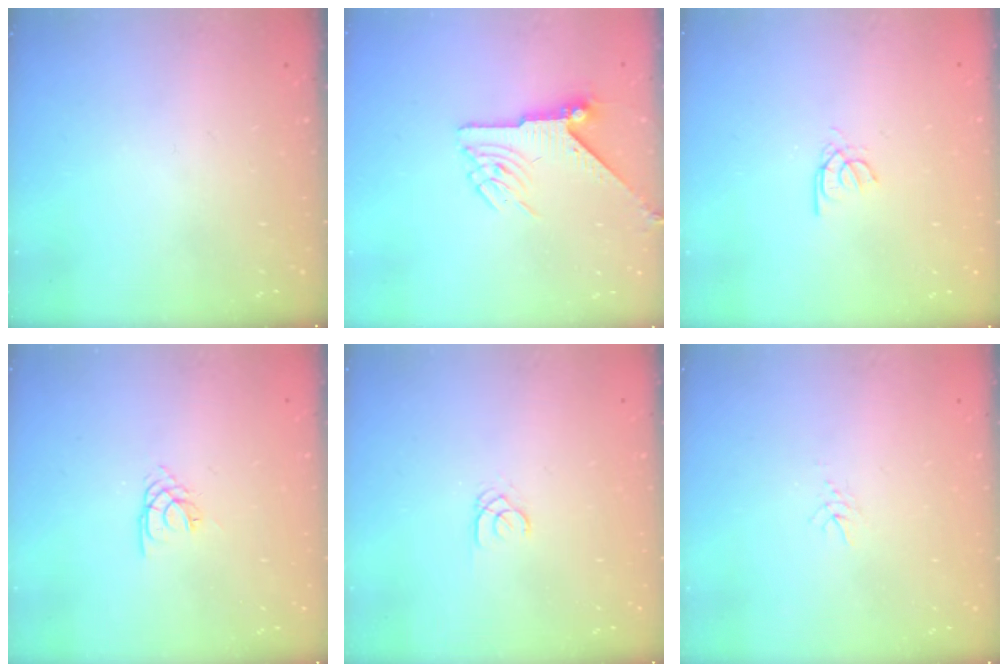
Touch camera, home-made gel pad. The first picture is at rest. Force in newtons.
{"total": 6.7, "press": 6.7, "slide": 0.1}
{"total": 2.6, "press": 2.6, "slide": 0.3}
{"total": 1.4, "press": 1.3, "slide": 0.3}
{"total": 1.8, "press": 1.7, "slide": 0.2}
{"total": 3.3, "press": 3.3, "slide": 0.4}